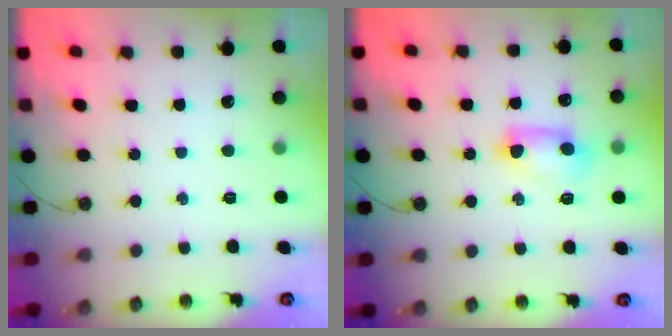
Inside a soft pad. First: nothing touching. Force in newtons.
{"total": 7.4, "press": 7.3, "slide": 1.0}